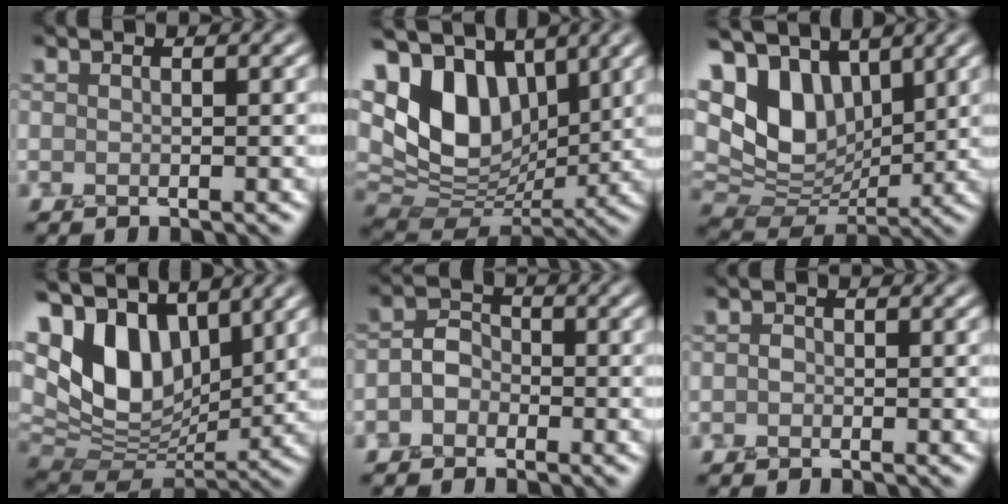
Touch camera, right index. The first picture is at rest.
{"total": 10.8, "force": [3.7, 7.0, 7.3], "torque": [-0.149, 0.001, 0.060]}
{"total": 9.5, "force": [3.8, 6.2, 6.1], "torque": [-0.140, -0.001, 0.064]}
{"total": 10.3, "force": [4.2, 6.2, 7.1], "torque": [-0.150, 0.000, 0.069]}
{"total": 2.4, "force": [-0.9, 1.9, 1.2], "torque": [-0.020, 0.006, -0.025]}
{"total": 0.7, "force": [-0.2, 0.6, 0.4], "torque": [-0.006, -0.001, -0.007]}